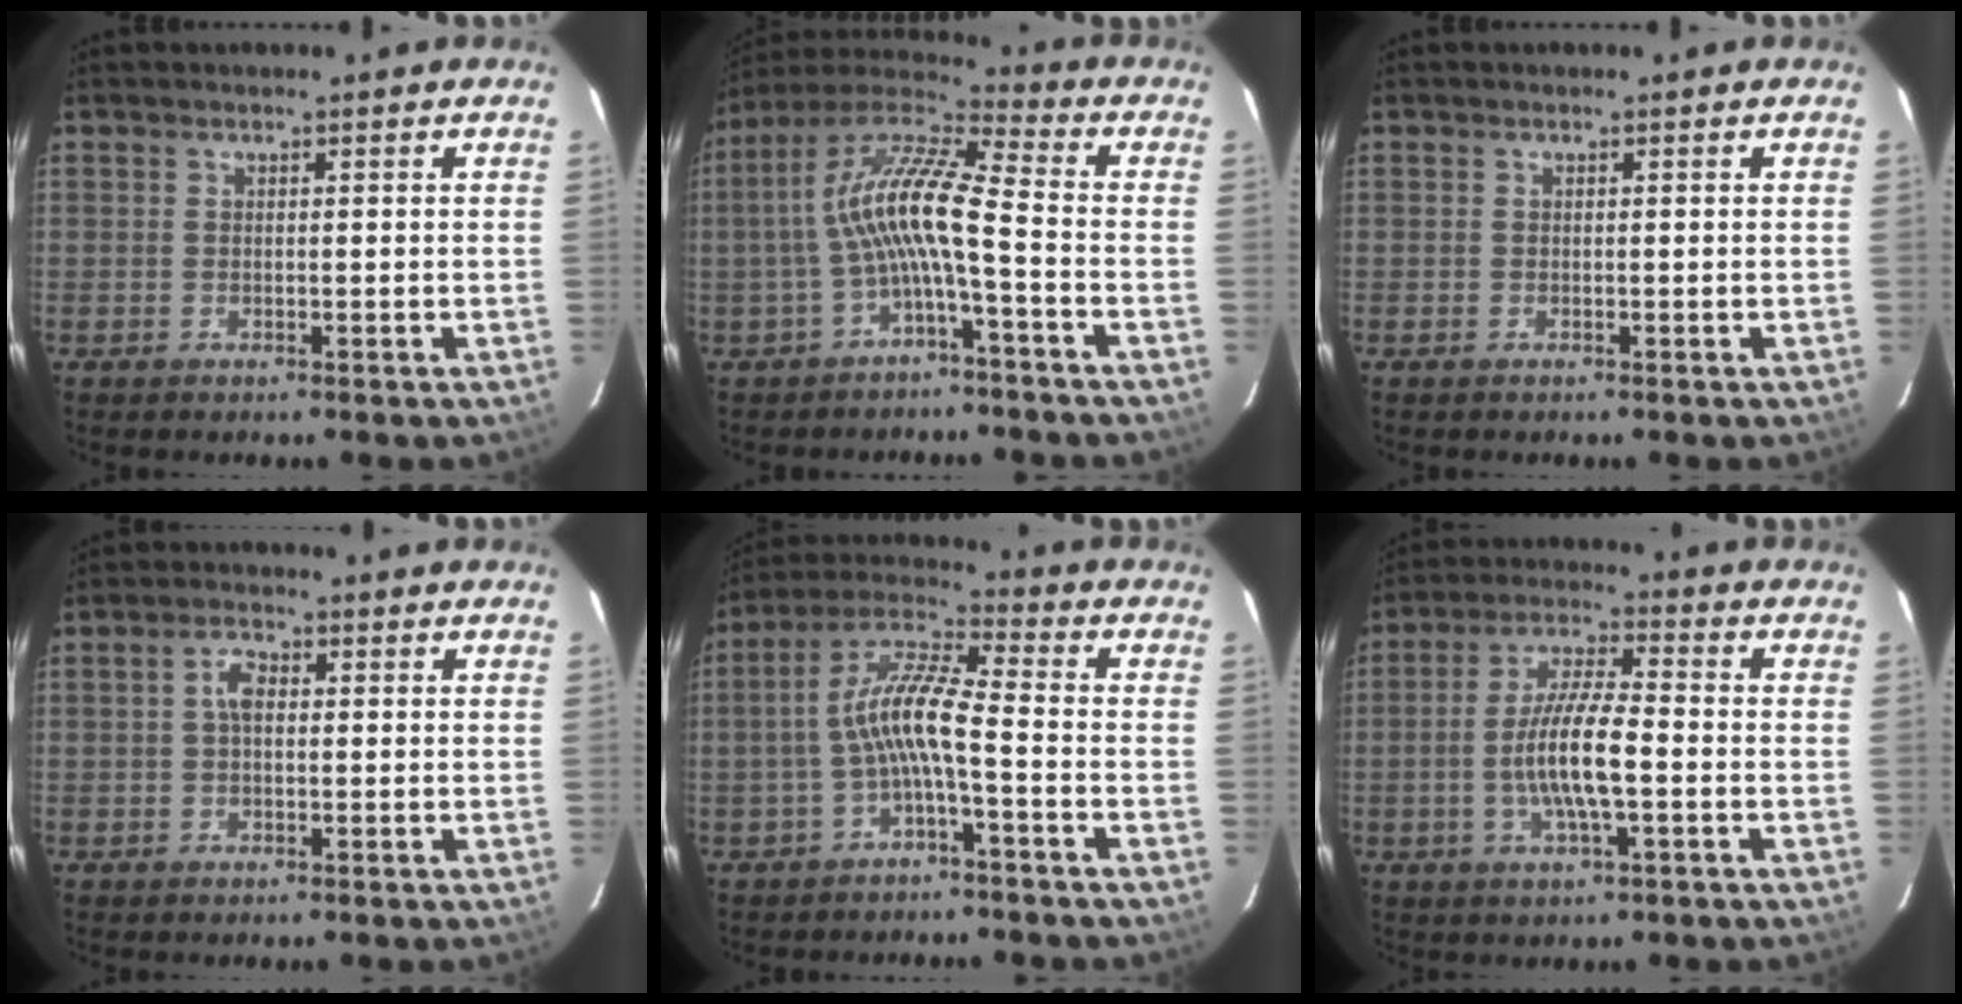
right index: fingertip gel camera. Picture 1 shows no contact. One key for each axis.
{"total": 11.6, "fx": -2.6, "fy": 1.4, "fz": 11.2, "tx": -0.231, "ty": 0.019, "tz": -0.053}
{"total": 0.0}
{"total": 2.9, "fx": 0.2, "fy": 1.7, "fz": 2.4, "tx": -0.048, "ty": 0.010, "tz": 0.005}
{"total": 8.7, "fx": -2.5, "fy": 1.1, "fz": 8.2, "tx": -0.186, "ty": 0.019, "tz": -0.050}
{"total": 10.2, "fx": -2.2, "fy": 2.0, "fz": 9.8, "tx": -0.192, "ty": 0.000, "tz": -0.043}